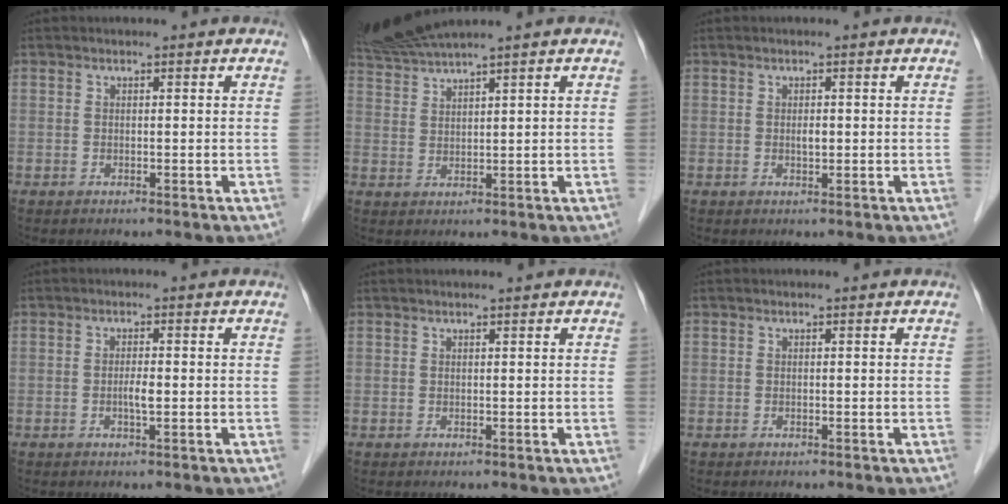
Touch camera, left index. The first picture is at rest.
{"total": 5.2, "force": [4.6, -1.8, 1.5], "torque": [-0.043, 0.005, 0.099]}
{"total": 1.5, "force": [0.3, 0.5, 1.4], "torque": [-0.029, 0.002, 0.007]}
{"total": 1.8, "force": [-0.2, 0.2, 1.8], "torque": [-0.036, 0.001, -0.004]}
{"total": 3.7, "force": [3.2, 0.0, 2.0], "torque": [-0.026, 0.031, 0.052]}
{"total": 0.0}